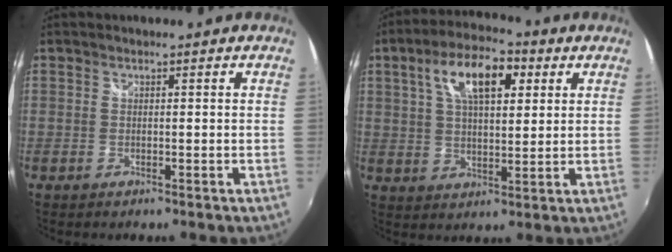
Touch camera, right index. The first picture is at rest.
{"total": 12.6, "force": [4.9, 6.1, 9.9], "torque": [-0.168, 0.030, 0.079]}